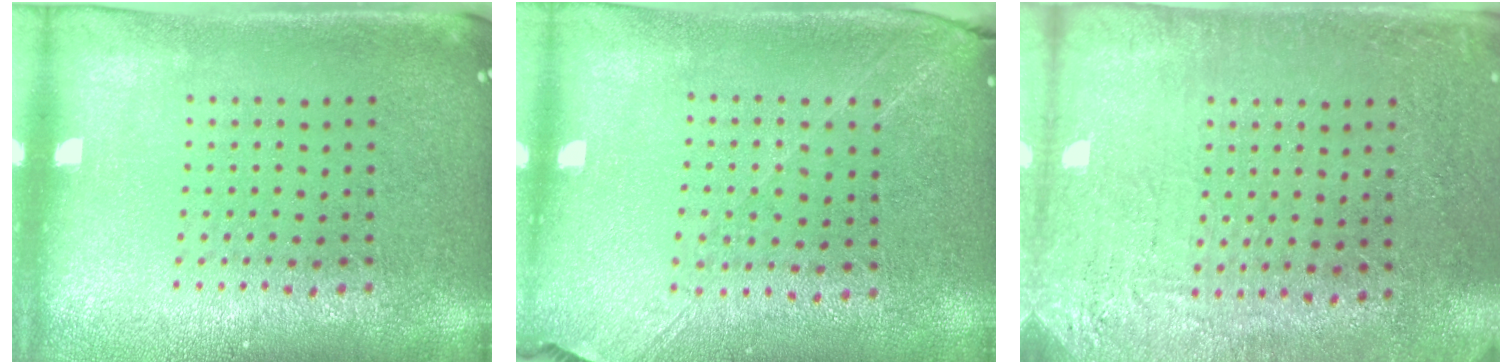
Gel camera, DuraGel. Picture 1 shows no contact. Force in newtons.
{"total": 1.3, "press": 1.3, "slide": 0.4}
{"total": 2.9, "press": 2.7, "slide": 1.0}